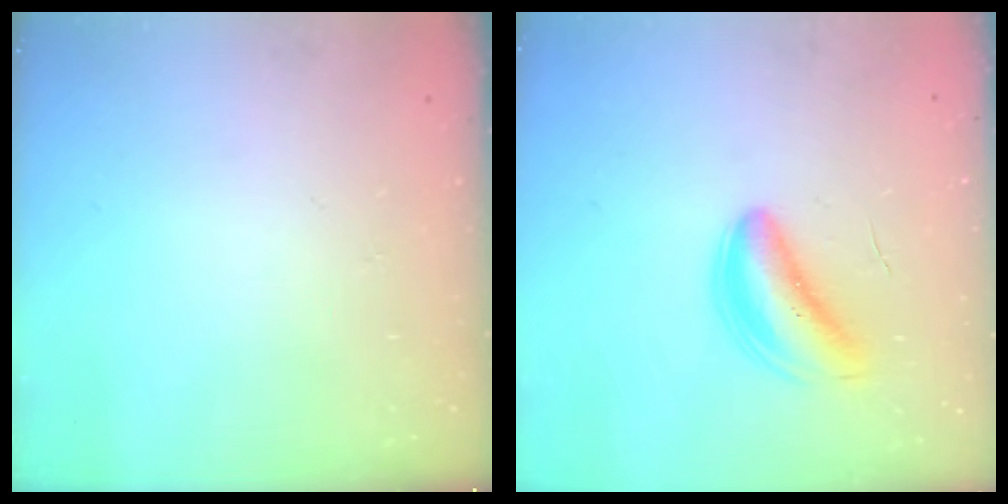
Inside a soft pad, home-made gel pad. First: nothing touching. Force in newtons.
{"total": 5.7, "press": 5.5, "slide": 1.5}